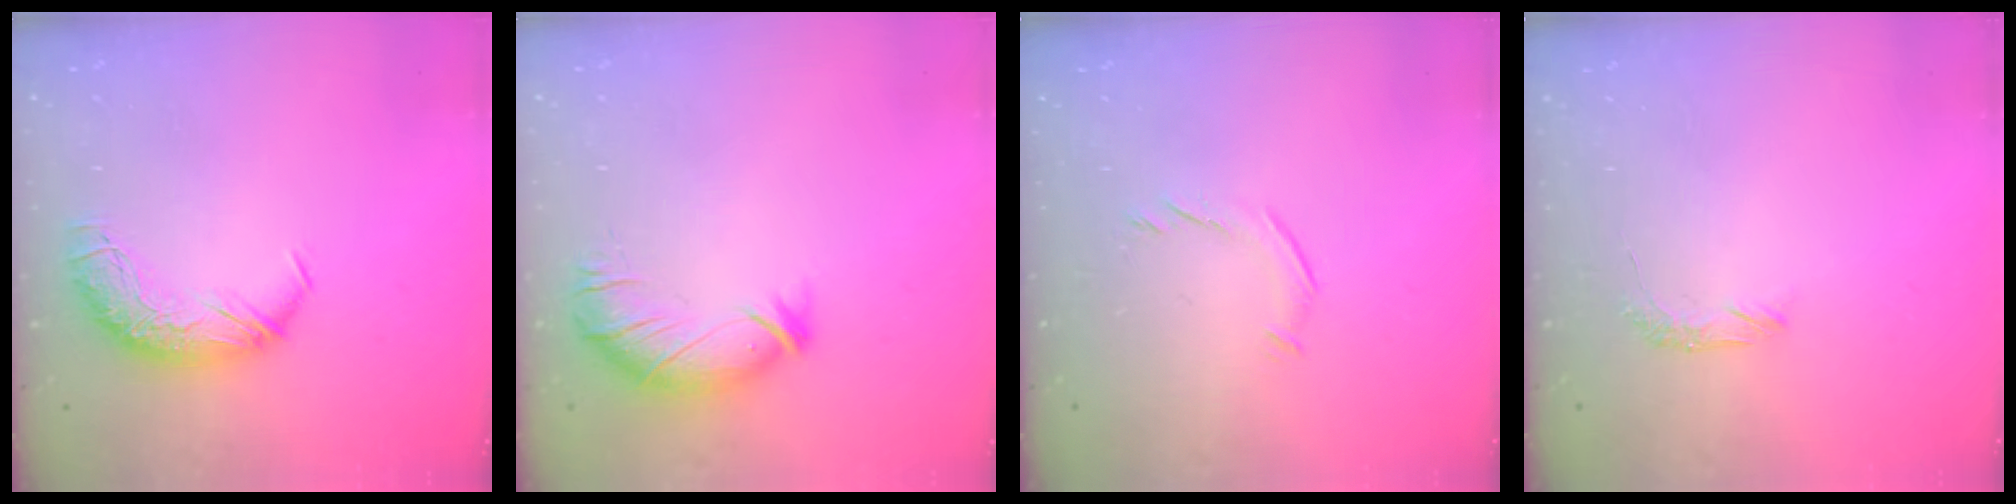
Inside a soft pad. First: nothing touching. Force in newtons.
{"total": 3.0, "press": 2.5, "slide": 1.7}
{"total": 4.8, "press": 4.5, "slide": 1.5}
{"total": 6.4, "press": 6.4, "slide": 1.0}